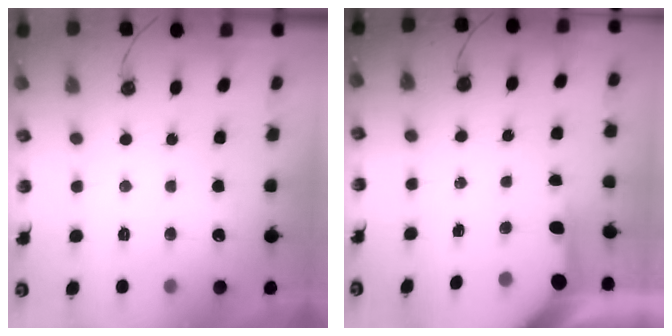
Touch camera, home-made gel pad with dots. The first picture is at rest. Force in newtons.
{"total": 5.3, "press": 5.3, "slide": 0.5}